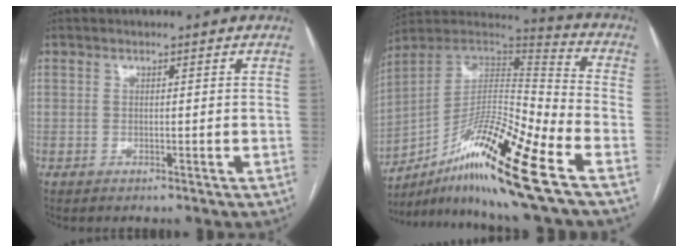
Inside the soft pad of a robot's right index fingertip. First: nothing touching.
{"total": 22.0, "force": [-12.0, 1.3, 18.4], "torque": [-0.318, -0.008, -0.208]}